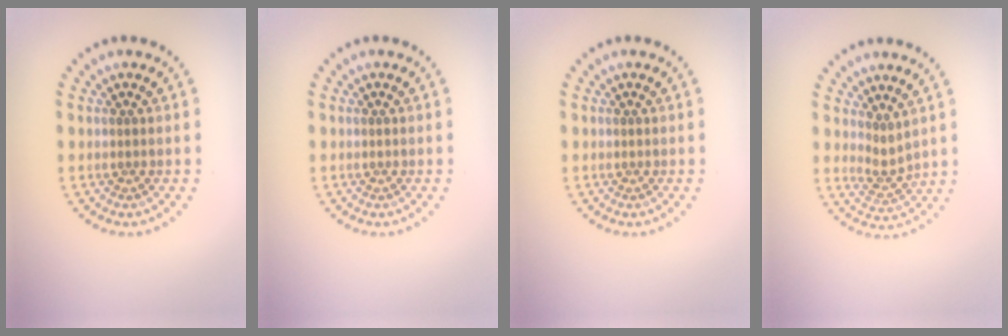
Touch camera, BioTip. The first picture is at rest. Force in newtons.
{"total": 0.0}
{"total": 0.0}
{"total": 1.8, "press": 1.3, "slide": 1.3}